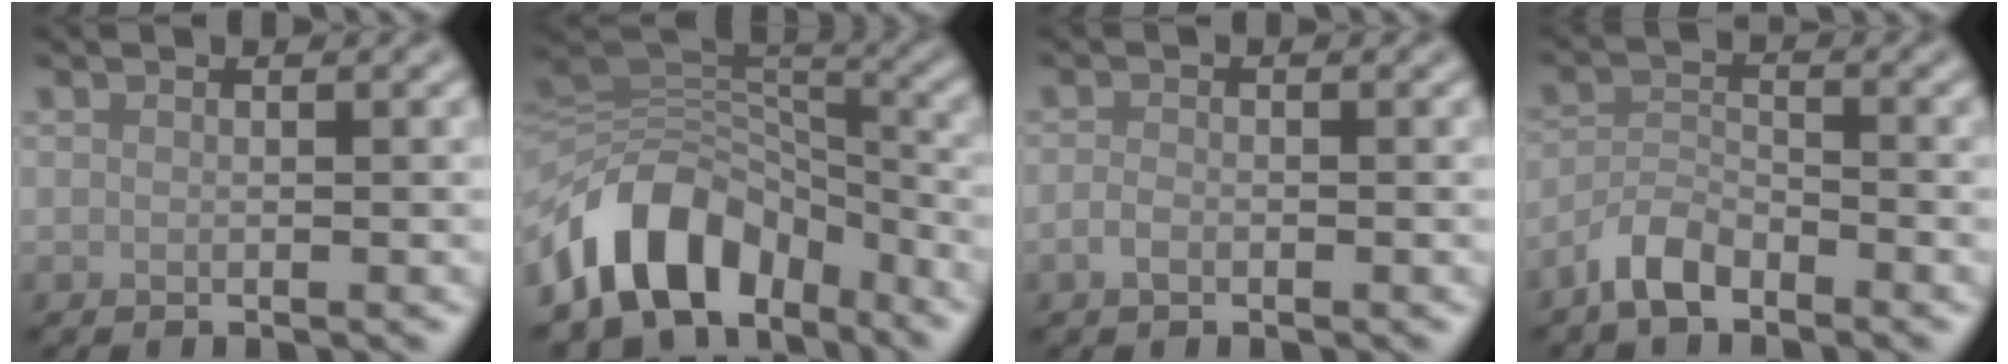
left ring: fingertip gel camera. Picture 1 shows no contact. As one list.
[{"total": 10.4, "force": [-5.7, 6.9, 5.4], "torque": [-0.082, 0.015, -0.110]}, {"total": 1.1, "force": [-0.5, 0.7, 0.7], "torque": [-0.017, 0.000, -0.012]}, {"total": 3.2, "force": [-2.6, 1.1, 1.5], "torque": [-0.032, 0.005, -0.060]}]